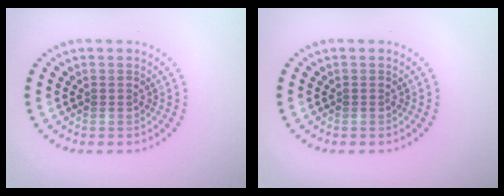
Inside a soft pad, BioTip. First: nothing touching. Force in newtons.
{"total": 0.0}